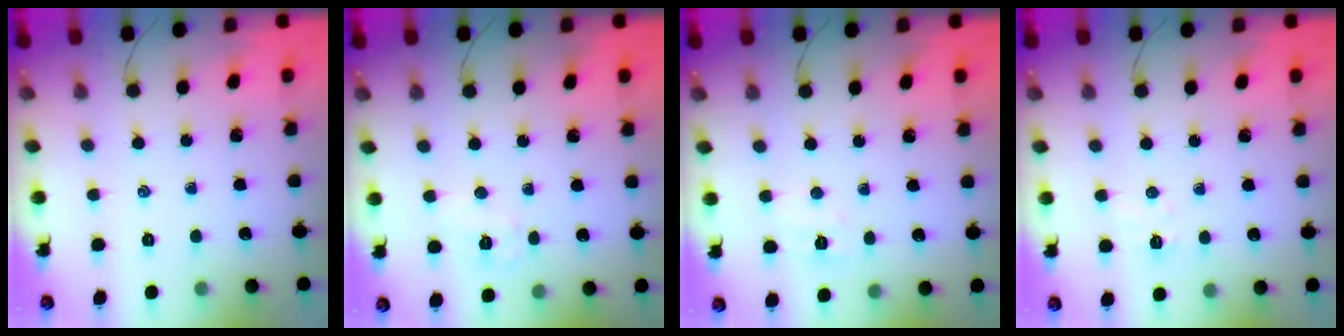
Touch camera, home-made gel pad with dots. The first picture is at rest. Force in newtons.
{"total": 6.2, "press": 6.1, "slide": 0.9}
{"total": 4.6, "press": 4.5, "slide": 1.0}
{"total": 5.0, "press": 4.9, "slide": 0.8}